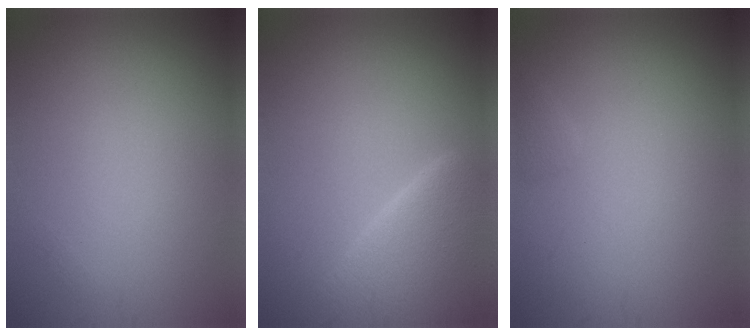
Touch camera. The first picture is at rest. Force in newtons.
{"total": 5.6, "press": 5.6, "slide": 0.5}
{"total": 0.6, "press": 0.6, "slide": 0.0}